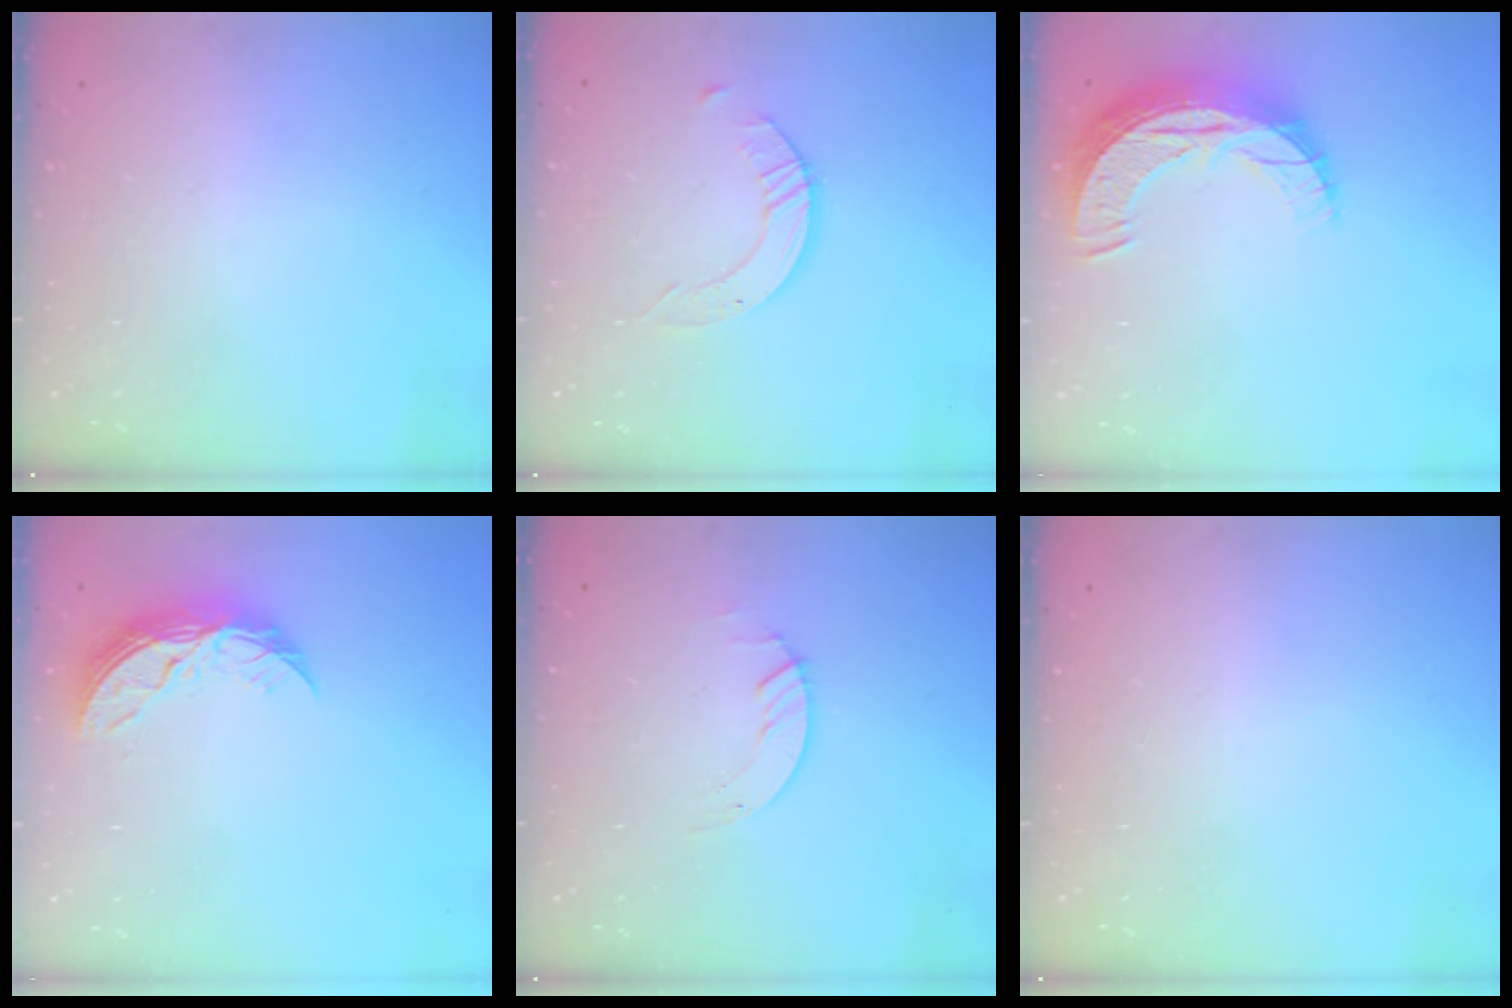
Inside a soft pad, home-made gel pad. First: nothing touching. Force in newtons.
{"total": 2.4, "press": 2.4, "slide": 0.3}
{"total": 10.9, "press": 10.9, "slide": 0.7}
{"total": 9.3, "press": 9.3, "slide": 0.5}
{"total": 1.4, "press": 1.4, "slide": 0.2}
{"total": 0.0}